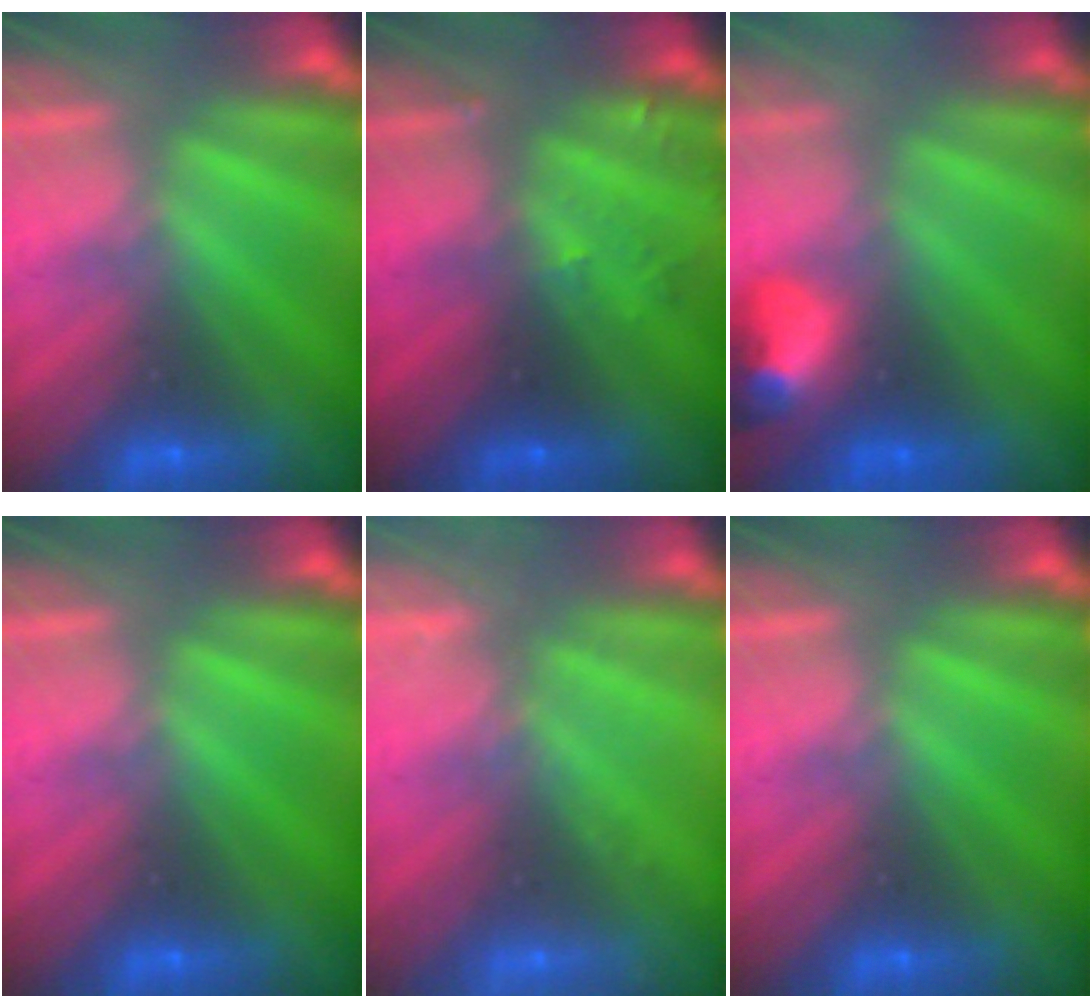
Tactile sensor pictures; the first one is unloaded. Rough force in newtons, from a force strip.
{"total": 2.8}
{"total": 5.5}
{"total": 0.0}
{"total": 2.3}
{"total": 0.0}